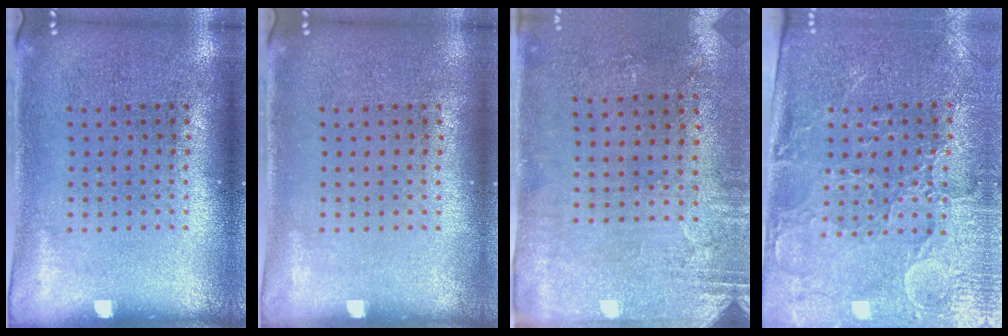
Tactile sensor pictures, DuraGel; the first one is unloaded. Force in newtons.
{"total": 0.0}
{"total": 2.8, "press": 2.4, "slide": 1.5}
{"total": 3.4, "press": 3.3, "slide": 1.0}